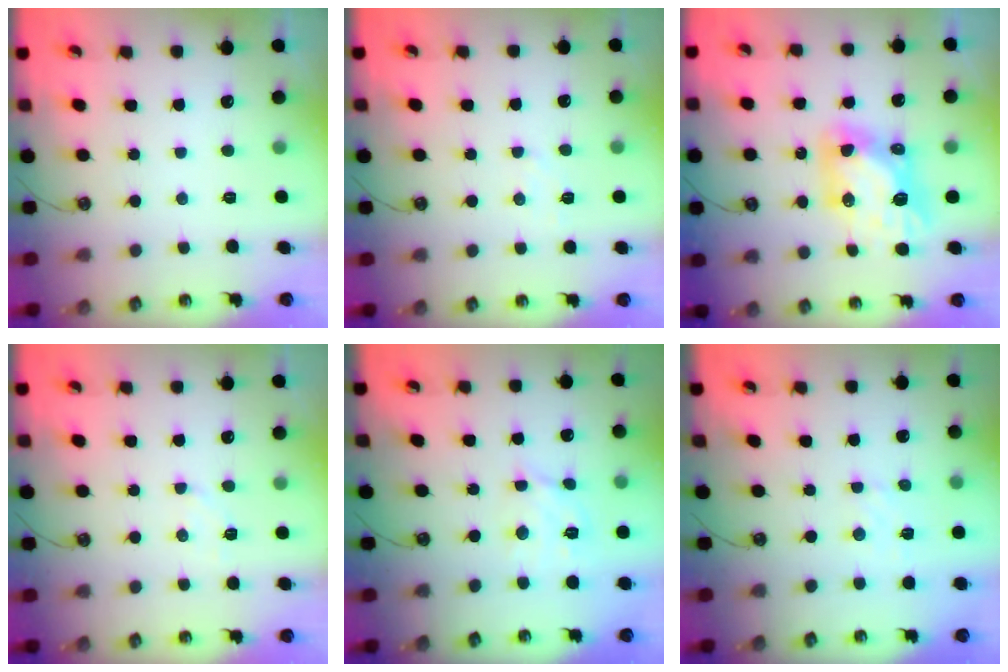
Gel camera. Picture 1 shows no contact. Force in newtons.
{"total": 4.7, "press": 4.6, "slide": 0.7}
{"total": 9.4, "press": 9.3, "slide": 1.5}
{"total": 2.9, "press": 2.9, "slide": 0.4}
{"total": 10.4, "press": 10.3, "slide": 0.8}
{"total": 3.4, "press": 3.4, "slide": 0.5}